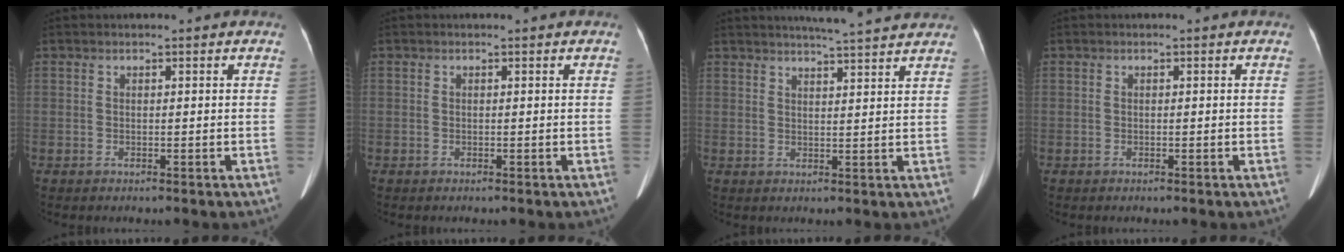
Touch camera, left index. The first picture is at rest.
{"total": 0.0}
{"total": 9.5, "force": [8.8, -0.2, 3.6], "torque": [-0.058, 0.015, 0.107]}
{"total": 0.0}